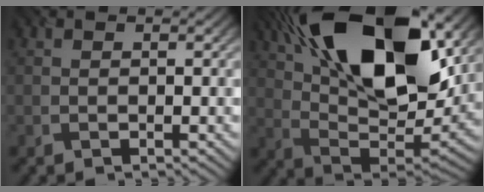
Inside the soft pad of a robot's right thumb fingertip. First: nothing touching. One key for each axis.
{"total": 20.7, "fx": 9.4, "fy": 9.6, "fz": 15.7, "tx": -0.296, "ty": 0.030, "tz": 0.145}